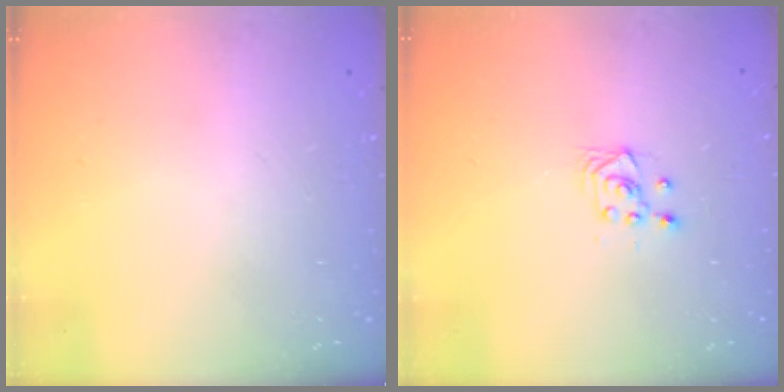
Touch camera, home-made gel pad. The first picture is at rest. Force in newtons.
{"total": 3.4, "press": 3.0, "slide": 1.6}